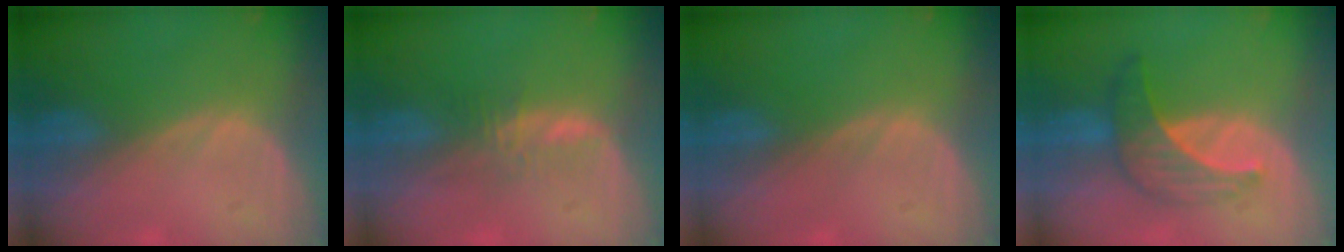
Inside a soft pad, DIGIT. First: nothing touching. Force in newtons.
{"total": 2.9, "press": 2.9, "slide": 0.2}
{"total": 0.0}
{"total": 7.1, "press": 6.5, "slide": 2.8}